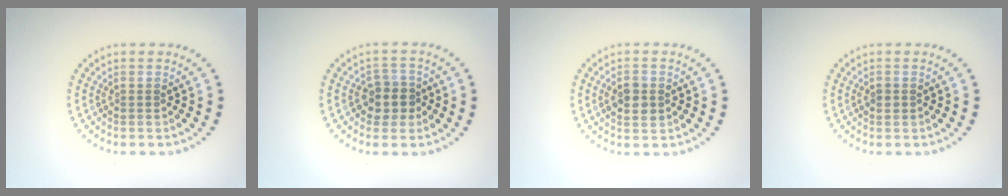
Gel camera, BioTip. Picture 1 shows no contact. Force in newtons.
{"total": 2.6, "press": 2.4, "slide": 0.9}
{"total": 2.5, "press": 2.4, "slide": 0.1}
{"total": 1.1, "press": 1.1, "slide": 0.2}